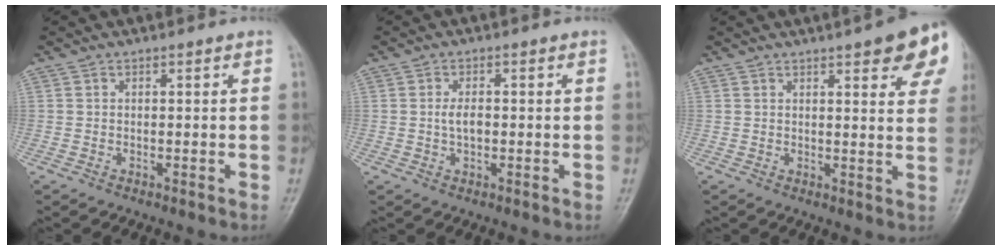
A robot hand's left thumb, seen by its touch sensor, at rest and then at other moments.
{"total": 2.5, "force": [-0.1, 1.4, 2.1], "torque": [-0.037, 0.004, -0.005]}
{"total": 12.0, "force": [6.7, 3.1, 9.5], "torque": [-0.091, -0.019, 0.072]}